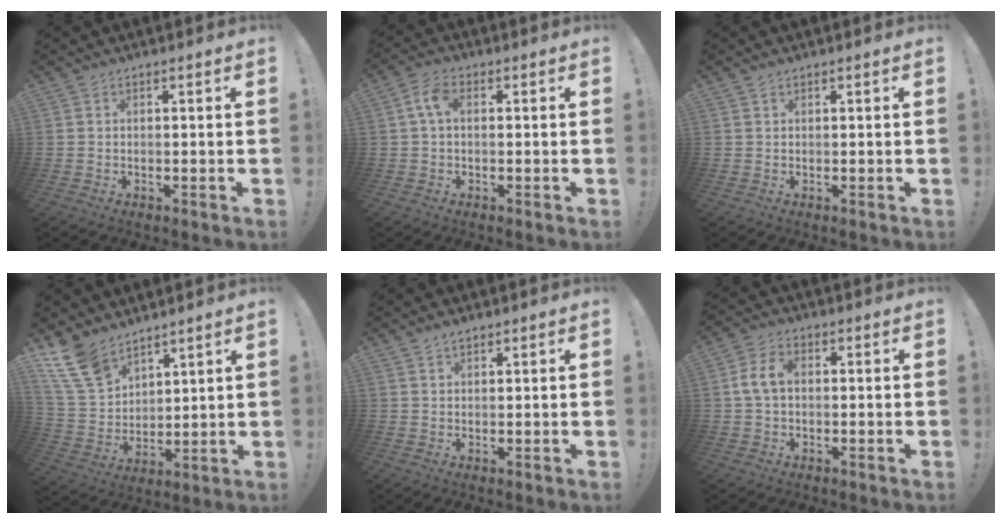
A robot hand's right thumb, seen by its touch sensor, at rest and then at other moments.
{"total": 5.4, "force": [0.7, 3.2, 4.4], "torque": [-0.092, 0.015, 0.014]}
{"total": 0.6, "force": [0.5, 0.3, 0.2], "torque": [-0.004, 0.000, 0.009]}
{"total": 14.0, "force": [10.4, 7.6, 5.4], "torque": [-0.126, -0.059, 0.206]}
{"total": 1.8, "force": [1.5, 0.7, 0.7], "torque": [-0.013, -0.006, 0.028]}
{"total": 6.7, "force": [0.3, 4.3, 5.1], "torque": [-0.101, 0.011, 0.006]}